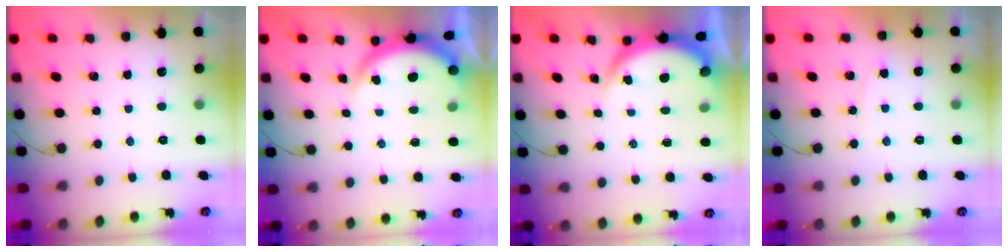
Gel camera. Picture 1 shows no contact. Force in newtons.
{"total": 4.0, "press": 3.7, "slide": 1.5}
{"total": 3.9, "press": 3.9, "slide": 0.2}
{"total": 4.2, "press": 4.1, "slide": 0.5}